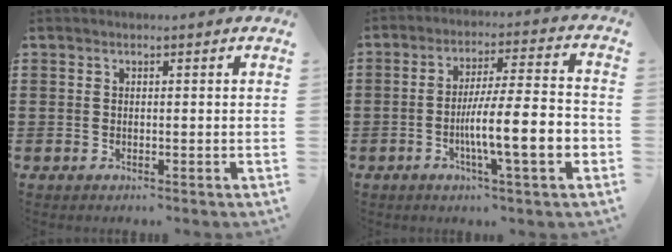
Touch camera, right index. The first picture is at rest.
{"total": 11.2, "force": [-3.3, 1.8, 10.5], "torque": [-0.165, -0.006, -0.062]}